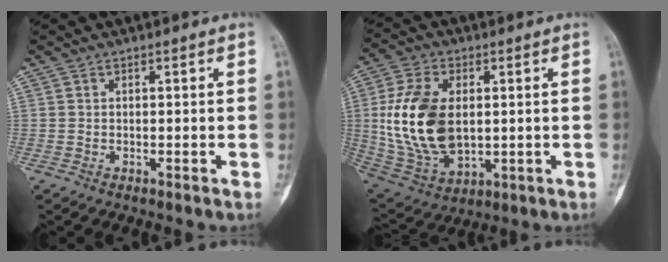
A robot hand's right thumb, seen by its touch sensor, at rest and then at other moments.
{"total": 18.1, "force": [1.2, 11.2, 14.3], "torque": [-0.278, -0.011, 0.039]}